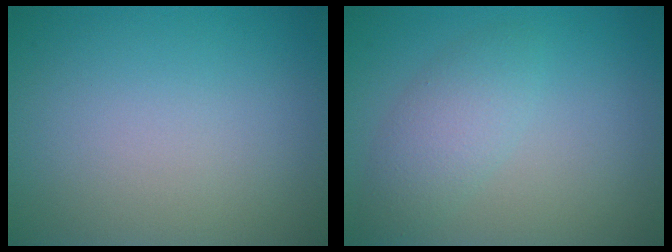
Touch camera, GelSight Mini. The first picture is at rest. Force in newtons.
{"total": 2.9, "press": 2.9, "slide": 0.2}